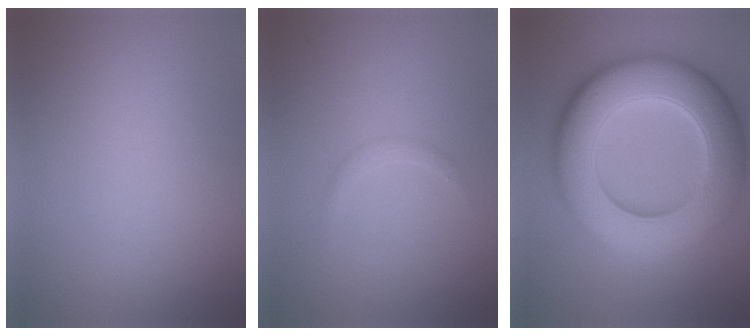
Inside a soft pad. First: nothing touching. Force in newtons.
{"total": 0.8, "press": 0.8, "slide": 0.1}
{"total": 12.8, "press": 12.8, "slide": 0.6}